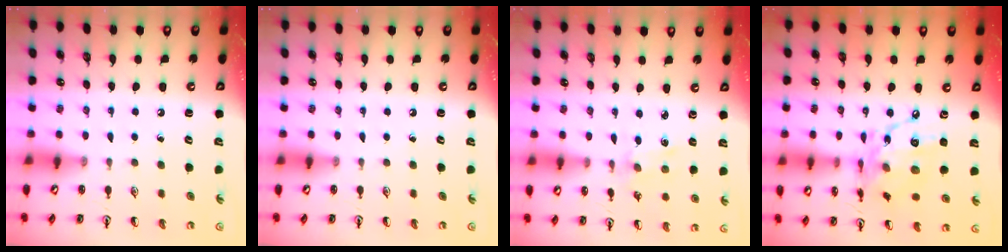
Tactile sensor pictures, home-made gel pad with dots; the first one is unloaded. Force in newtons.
{"total": 0.0}
{"total": 1.1, "press": 1.0, "slide": 0.2}
{"total": 16.7, "press": 16.6, "slide": 1.7}